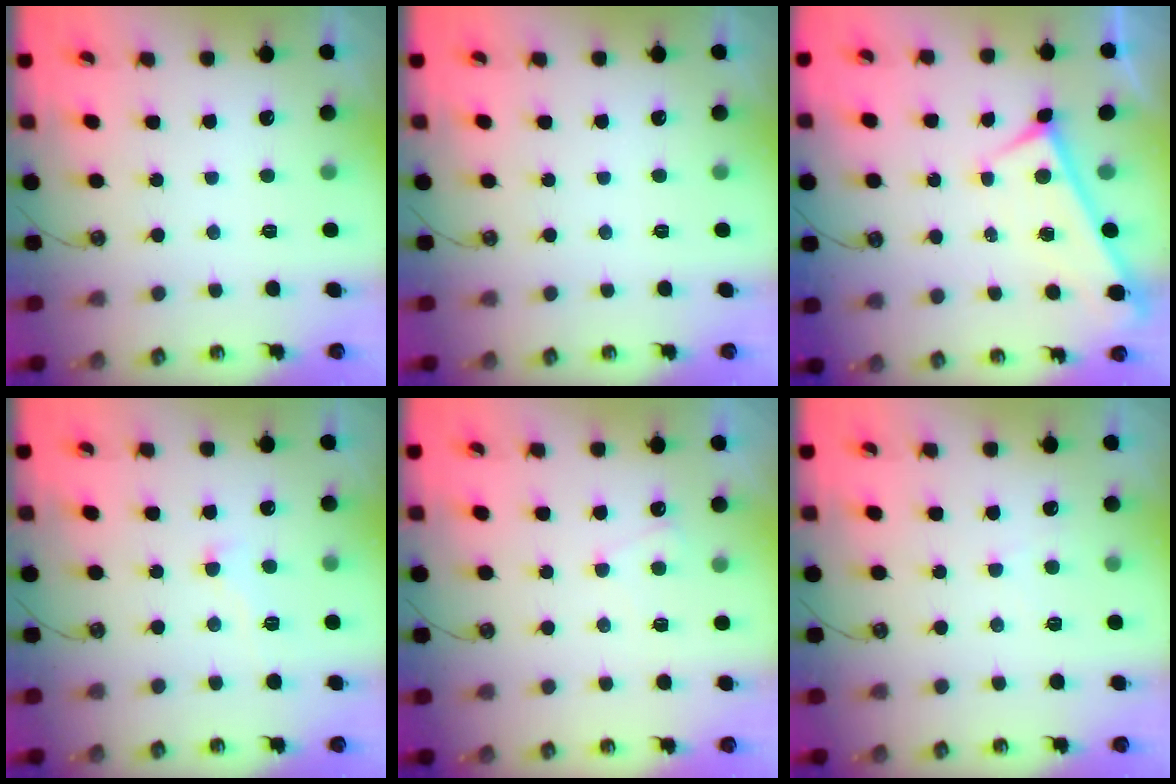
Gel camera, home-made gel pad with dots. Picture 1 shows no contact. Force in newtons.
{"total": 0.0}
{"total": 0.0}
{"total": 1.7, "press": 1.4, "slide": 0.8}
{"total": 2.5, "press": 2.4, "slide": 0.4}
{"total": 4.5, "press": 4.4, "slide": 0.4}